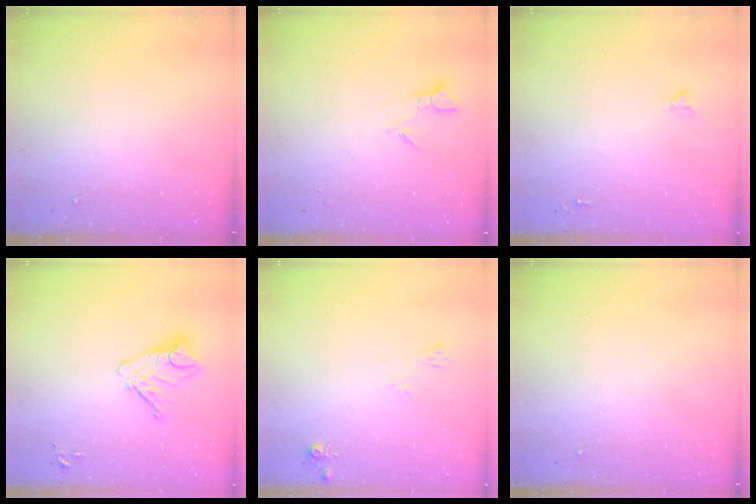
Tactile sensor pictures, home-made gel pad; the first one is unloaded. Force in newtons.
{"total": 3.2, "press": 3.1, "slide": 0.3}
{"total": 1.8, "press": 1.8, "slide": 0.1}
{"total": 11.6, "press": 11.5, "slide": 1.1}
{"total": 5.2, "press": 5.2, "slide": 0.7}
{"total": 0.0}